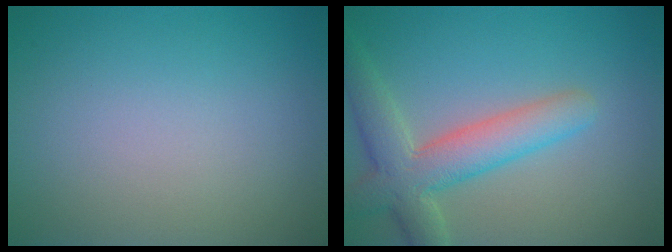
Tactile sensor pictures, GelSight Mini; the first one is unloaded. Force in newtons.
{"total": 5.7, "press": 5.6, "slide": 0.7}